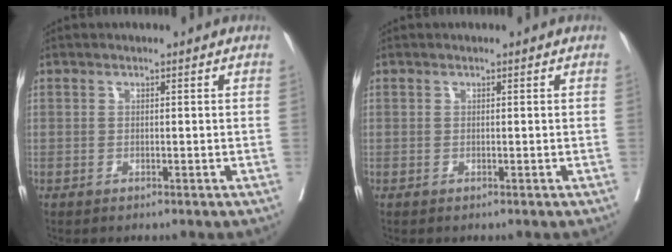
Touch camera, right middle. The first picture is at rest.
{"total": 0.0}